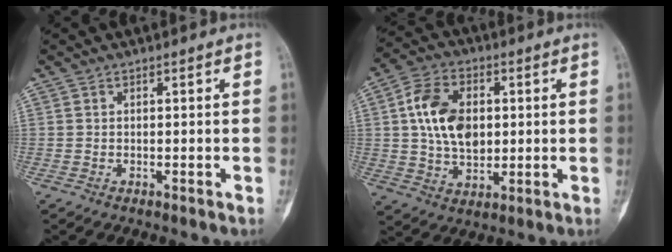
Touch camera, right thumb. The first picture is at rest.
{"total": 12.7, "force": [1.8, 8.4, 9.4], "torque": [-0.152, 0.002, 0.032]}